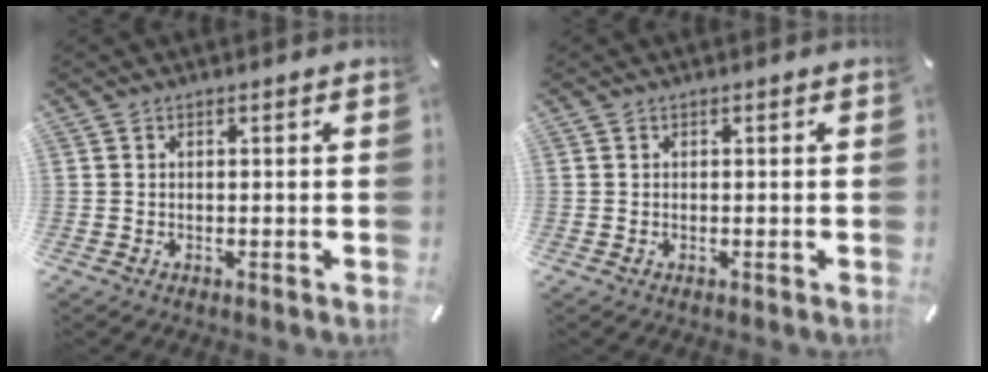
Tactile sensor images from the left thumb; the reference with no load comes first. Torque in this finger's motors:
{"motor_torque": [-0.09, 0.09, 0.00, 0.00, 0.00]}